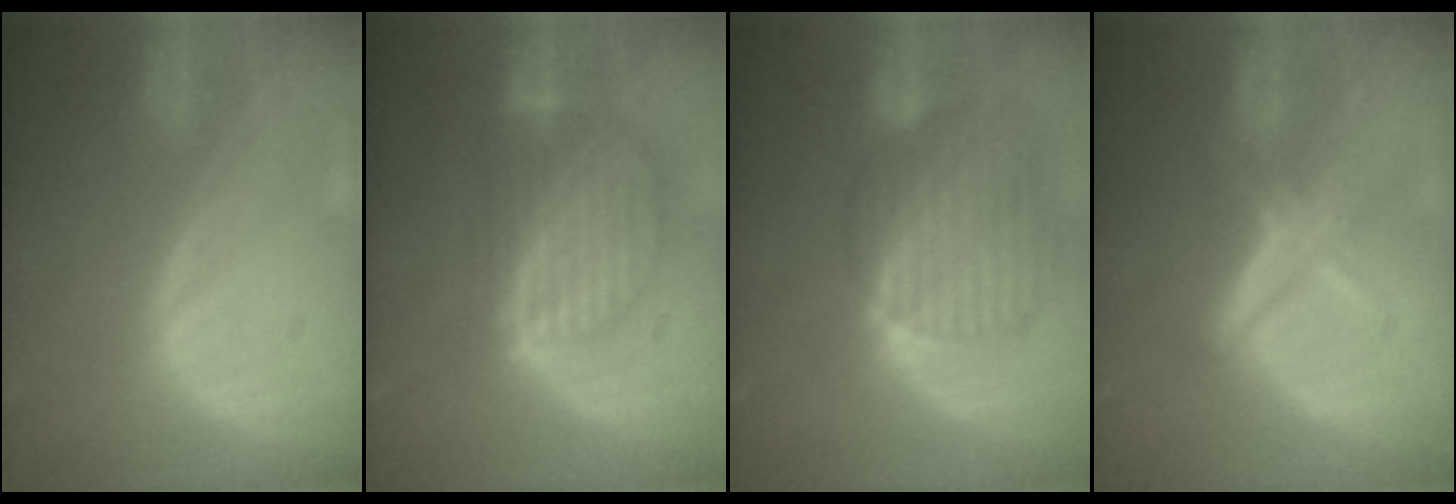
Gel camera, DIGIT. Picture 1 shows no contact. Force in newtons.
{"total": 9.0, "press": 7.8, "slide": 4.5}
{"total": 10.7, "press": 9.1, "slide": 5.6}
{"total": 5.6, "press": 5.1, "slide": 2.2}